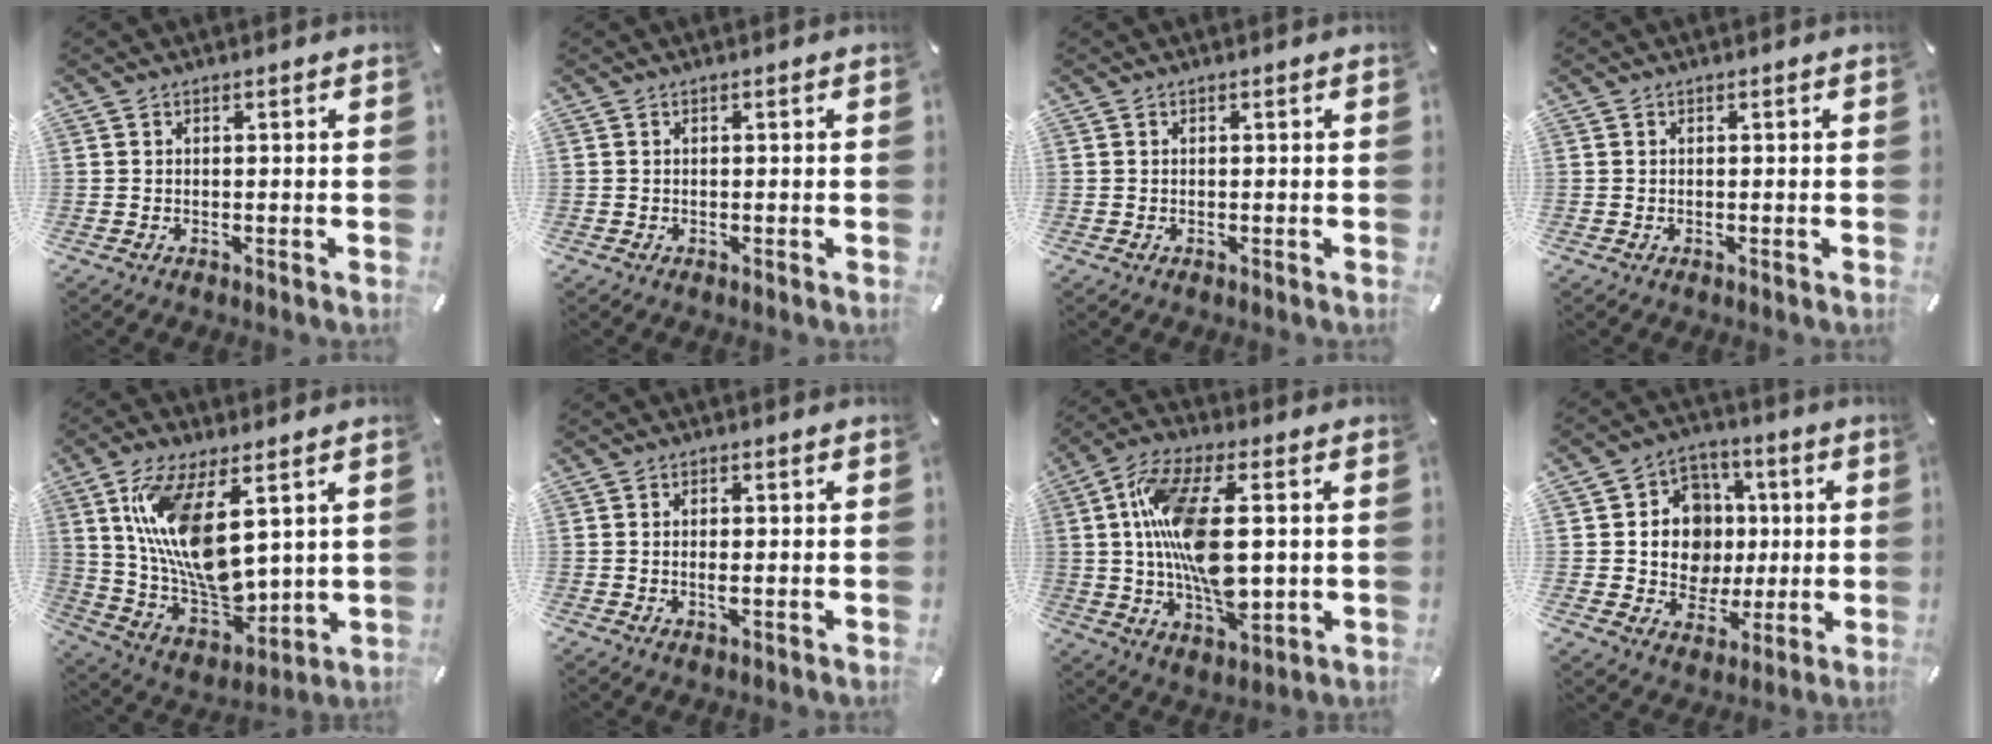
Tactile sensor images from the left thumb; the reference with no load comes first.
{"total": 0.0}
{"total": 0.0}
{"total": 0.0}
{"total": 16.8, "force": [6.2, 7.9, 13.4], "torque": [-0.287, -0.040, 0.110]}
{"total": 2.1, "force": [-0.1, 0.9, 1.9], "torque": [-0.035, 0.000, -0.003]}
{"total": 17.6, "force": [1.6, 7.8, 15.8], "torque": [-0.329, -0.003, 0.026]}
{"total": 12.6, "force": [0.5, 11.8, 4.4], "torque": [-0.061, 0.006, 0.020]}